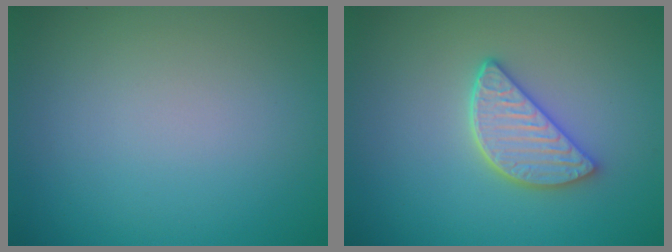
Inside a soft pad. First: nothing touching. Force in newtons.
{"total": 3.9, "press": 3.3, "slide": 2.1}